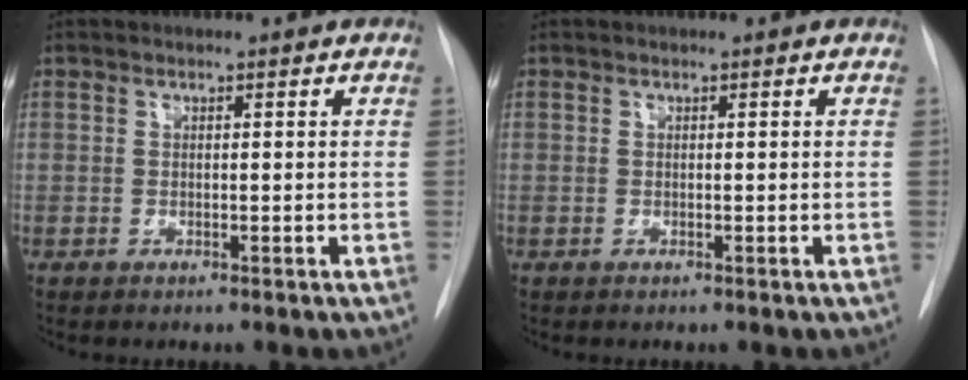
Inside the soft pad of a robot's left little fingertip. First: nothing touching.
{"total": 0.0}